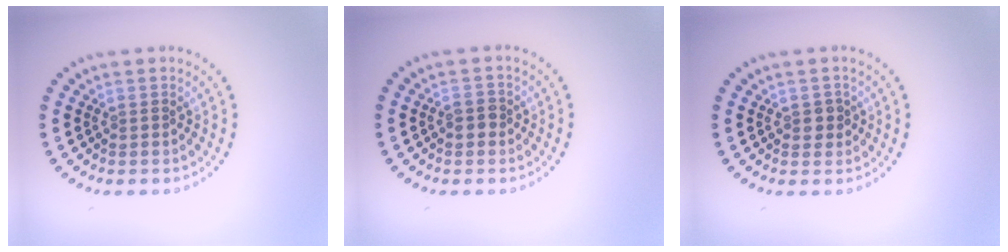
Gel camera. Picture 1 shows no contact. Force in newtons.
{"total": 1.4, "press": 1.4, "slide": 0.3}
{"total": 1.3, "press": 1.3, "slide": 0.4}